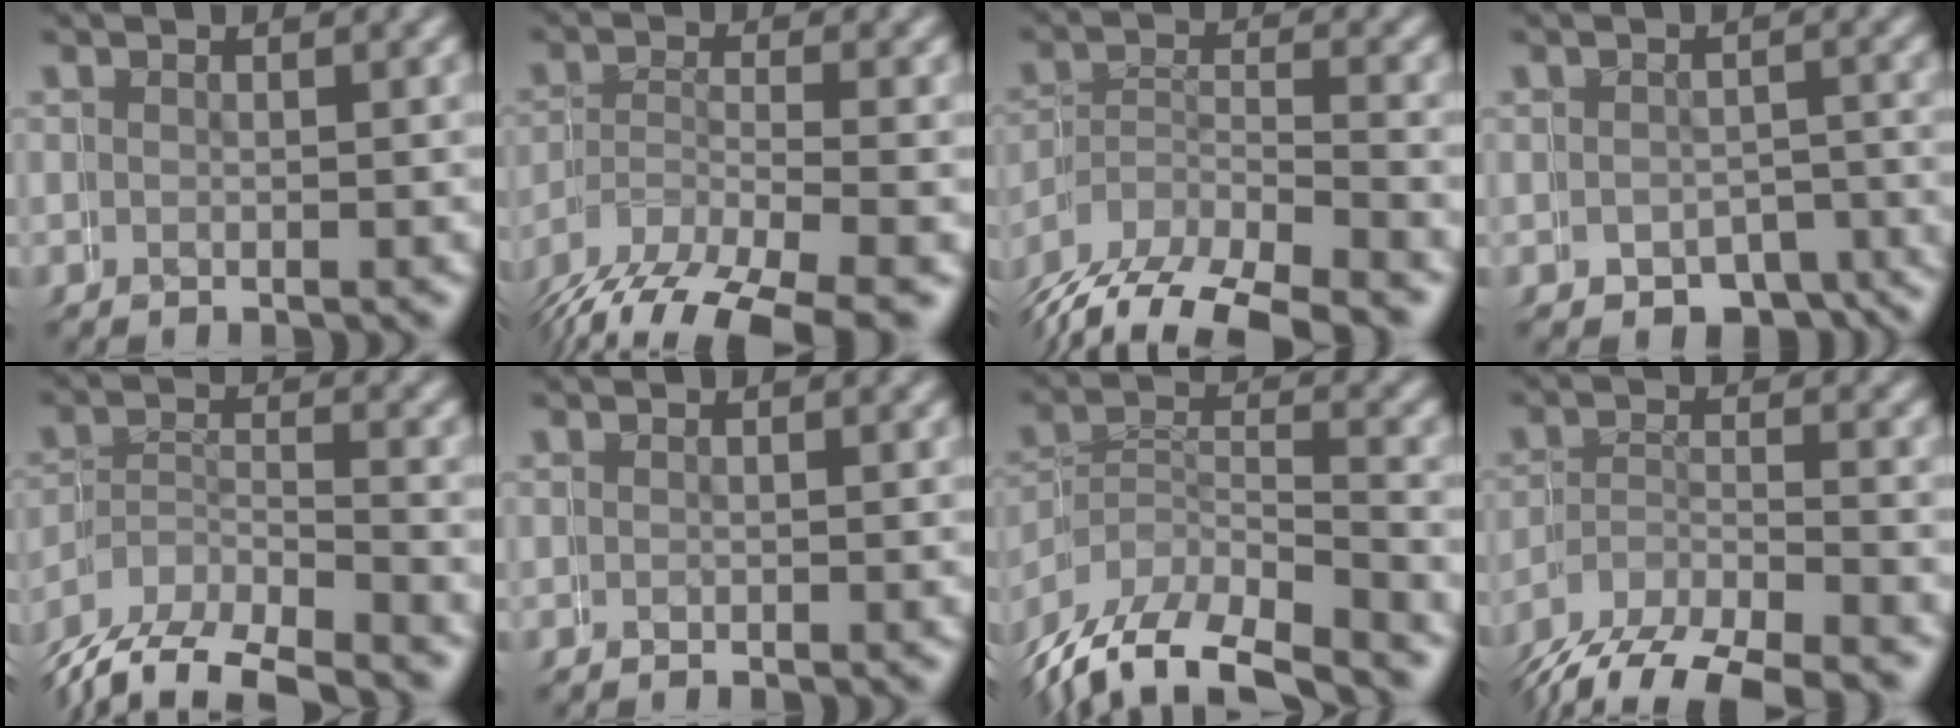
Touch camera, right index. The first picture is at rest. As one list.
[{"total": 8.2, "force": [-5.8, 4.2, 4.0], "torque": [-0.080, -0.037, -0.070]}, {"total": 8.7, "force": [-6.3, 4.8, 3.7], "torque": [-0.067, -0.026, -0.092]}, {"total": 6.2, "force": [-4.6, 4.0, 0.9], "torque": [-0.005, -0.018, -0.071]}, {"total": 7.8, "force": [-5.8, 4.8, 2.1], "torque": [-0.053, -0.025, -0.094]}, {"total": 0.0}, {"total": 8.7, "force": [-6.8, 4.8, 2.5], "torque": [-0.066, -0.029, -0.104]}, {"total": 7.0, "force": [-5.1, 3.8, 2.9], "torque": [-0.052, -0.019, -0.075]}]